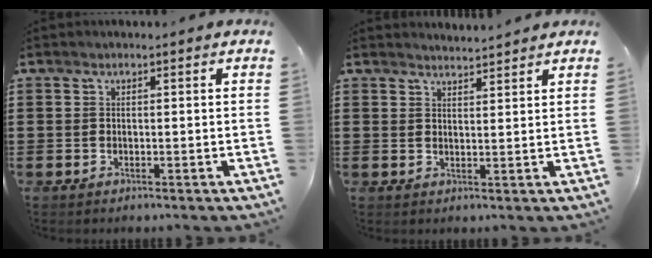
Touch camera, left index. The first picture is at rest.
{"total": 2.3, "force": [2.3, -0.1, -0.1], "torque": [-0.005, -0.003, 0.044]}